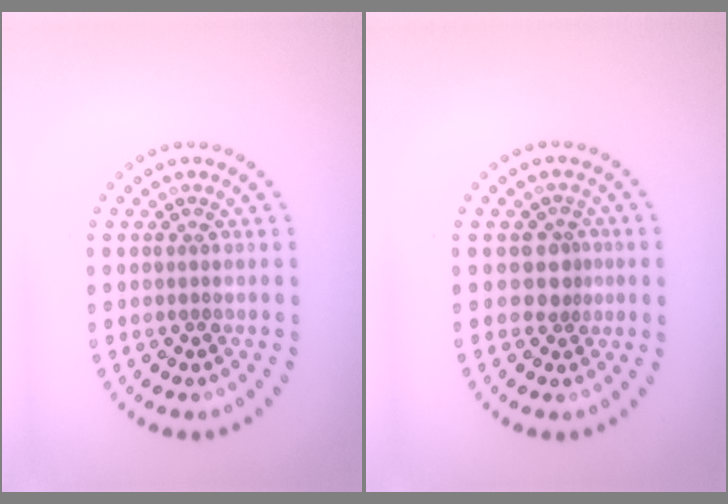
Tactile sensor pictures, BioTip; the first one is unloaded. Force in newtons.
{"total": 2.0, "press": 1.5, "slide": 1.3}